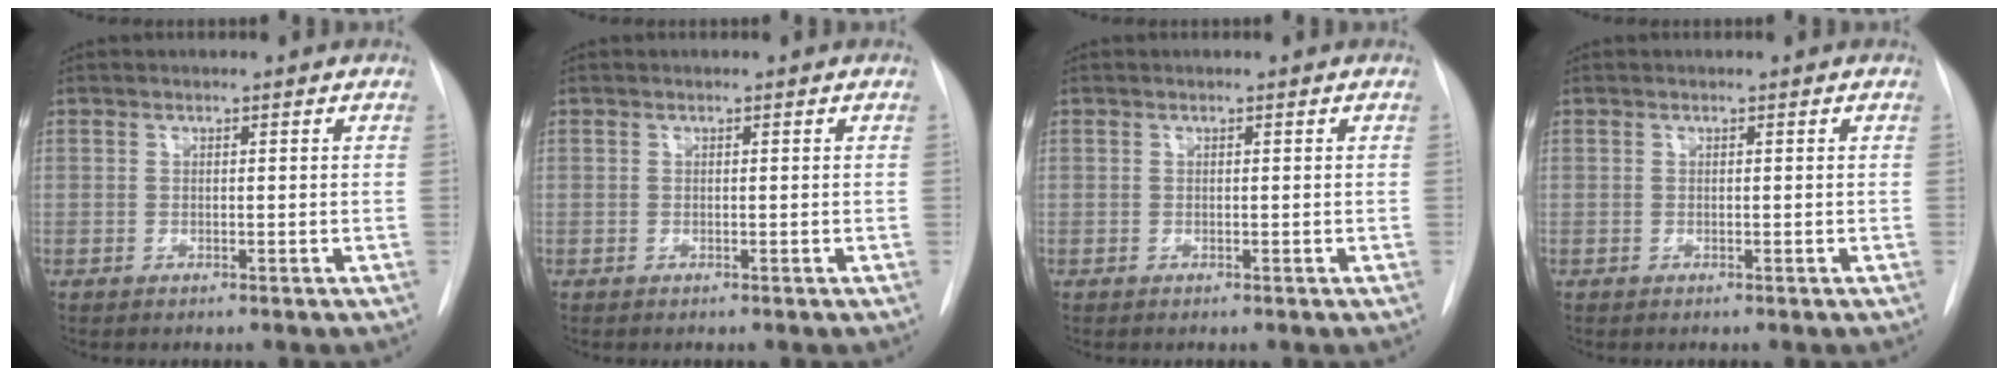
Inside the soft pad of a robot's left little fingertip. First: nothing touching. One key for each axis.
{"total": 0.0}
{"total": 0.0}
{"total": 0.0}